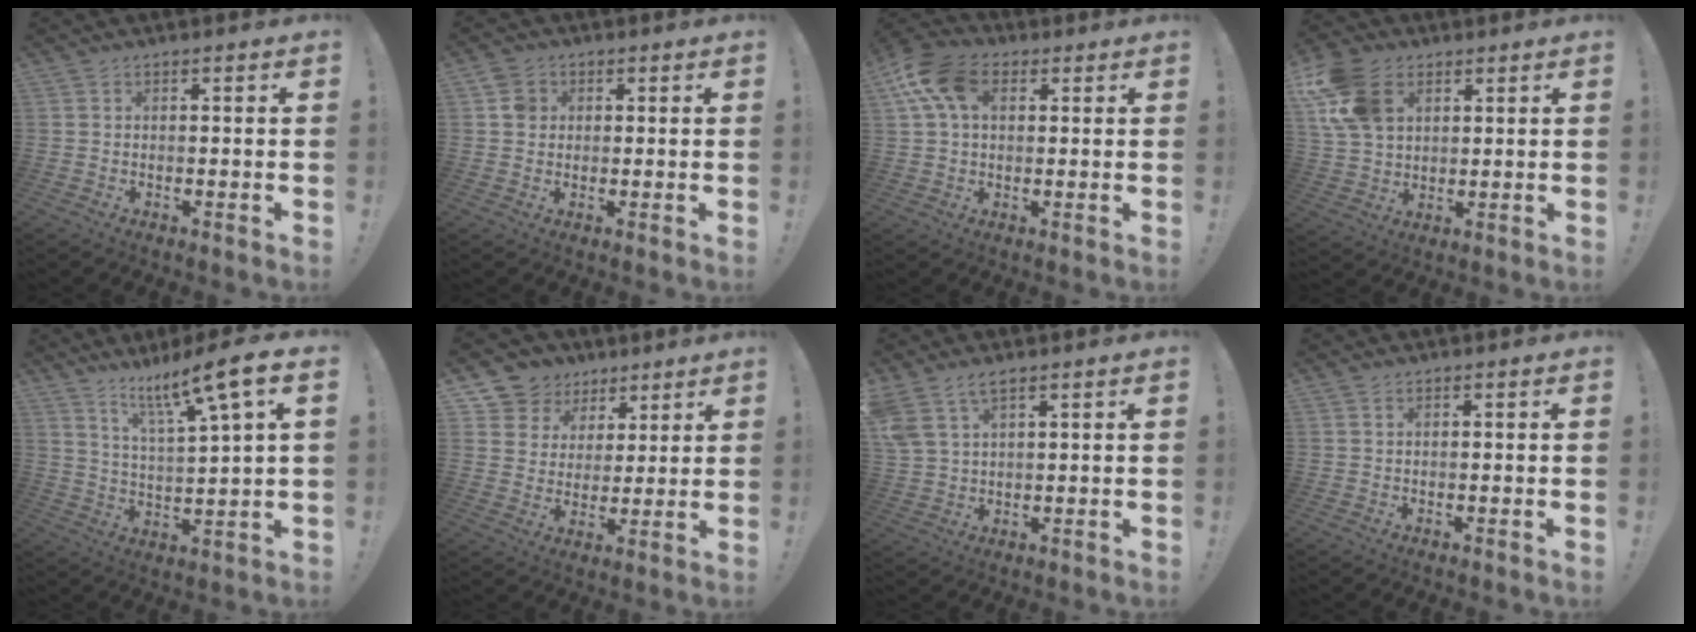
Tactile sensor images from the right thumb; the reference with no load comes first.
{"total": 4.1, "force": [1.0, 3.7, 1.4], "torque": [-0.002, 0.001, 0.016]}
{"total": 14.0, "force": [4.9, 8.9, 9.7], "torque": [-0.174, -0.002, 0.094]}
{"total": 14.9, "force": [5.3, 10.9, 8.5], "torque": [-0.158, -0.014, 0.108]}
{"total": 12.4, "force": [8.0, 0.5, 9.5], "torque": [-0.156, -0.055, 0.117]}
{"total": 9.6, "force": [5.6, 7.8, 1.4], "torque": [-0.026, -0.043, 0.115]}
{"total": 6.6, "force": [4.6, 3.0, 3.7], "torque": [-0.073, -0.015, 0.092]}
{"total": 0.6, "force": [0.4, 0.1, 0.4], "torque": [-0.004, -0.002, 0.007]}